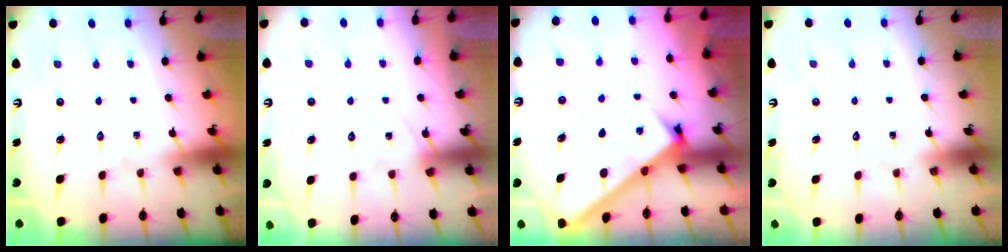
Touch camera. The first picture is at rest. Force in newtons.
{"total": 7.1, "press": 7.1, "slide": 0.4}
{"total": 3.2, "press": 3.2, "slide": 0.2}
{"total": 1.5, "press": 1.5, "slide": 0.1}